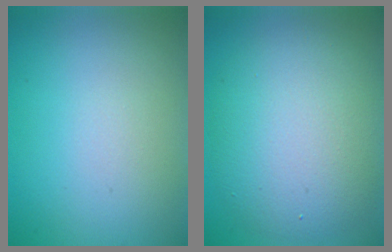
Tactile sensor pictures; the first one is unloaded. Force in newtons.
{"total": 8.1, "press": 8.1, "slide": 0.4}